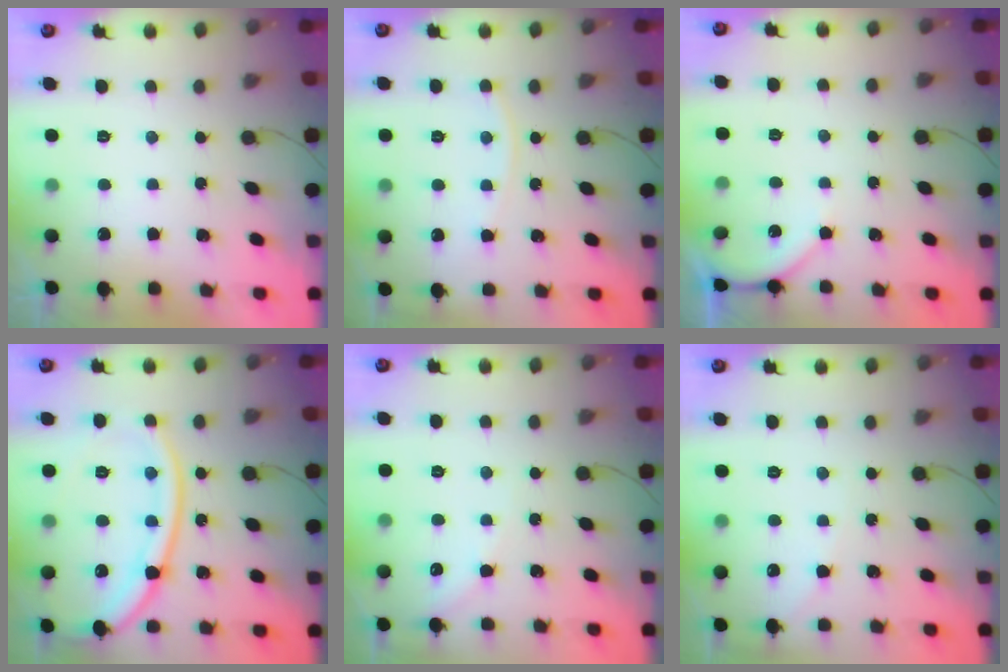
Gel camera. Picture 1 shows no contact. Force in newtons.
{"total": 5.7, "press": 5.6, "slide": 0.9}
{"total": 4.6, "press": 4.6, "slide": 0.7}
{"total": 17.7, "press": 17.7, "slide": 1.2}
{"total": 3.8, "press": 3.7, "slide": 0.6}
{"total": 3.3, "press": 3.3, "slide": 0.6}